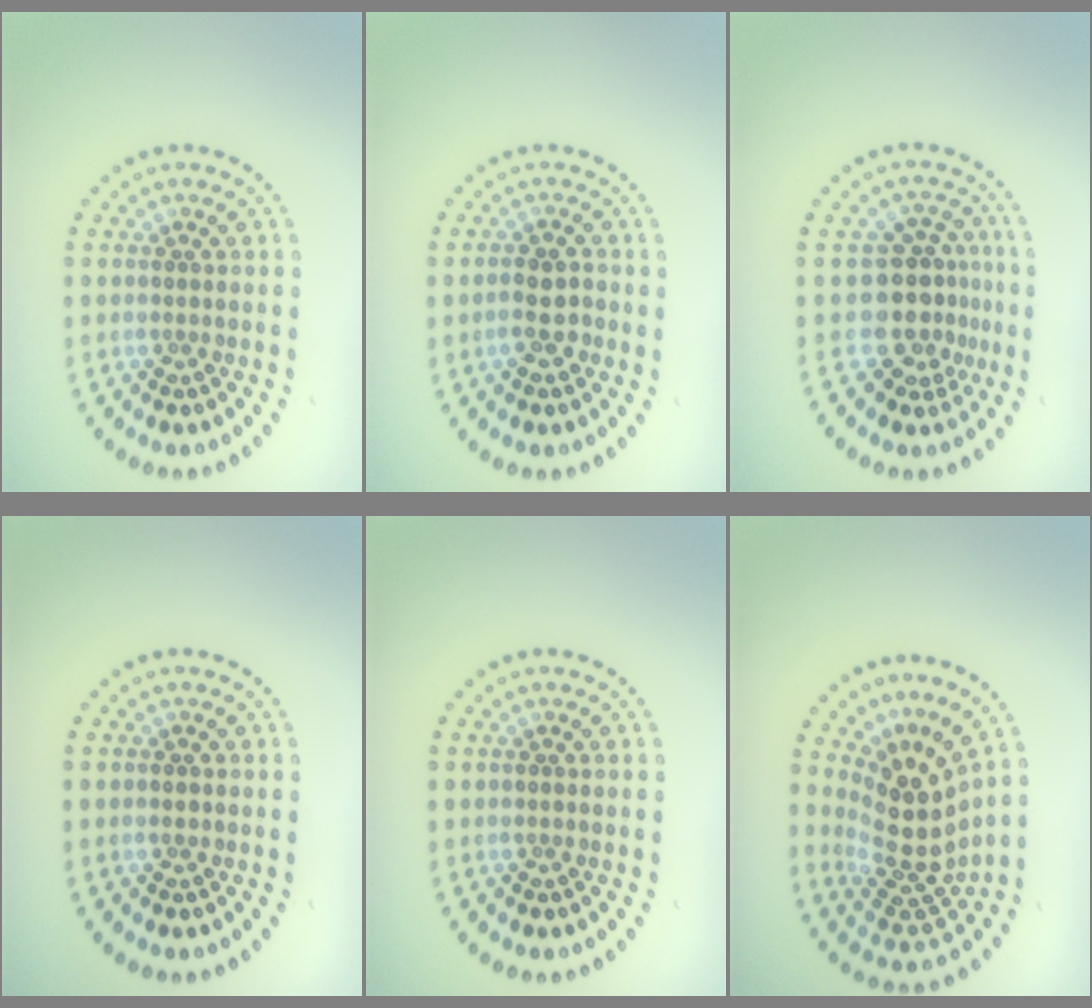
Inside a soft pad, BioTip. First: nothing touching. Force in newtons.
{"total": 2.3, "press": 2.2, "slide": 0.7}
{"total": 4.1, "press": 3.2, "slide": 2.5}
{"total": 0.7, "press": 0.7, "slide": 0.1}
{"total": 0.0}
{"total": 5.1, "press": 3.7, "slide": 3.6}